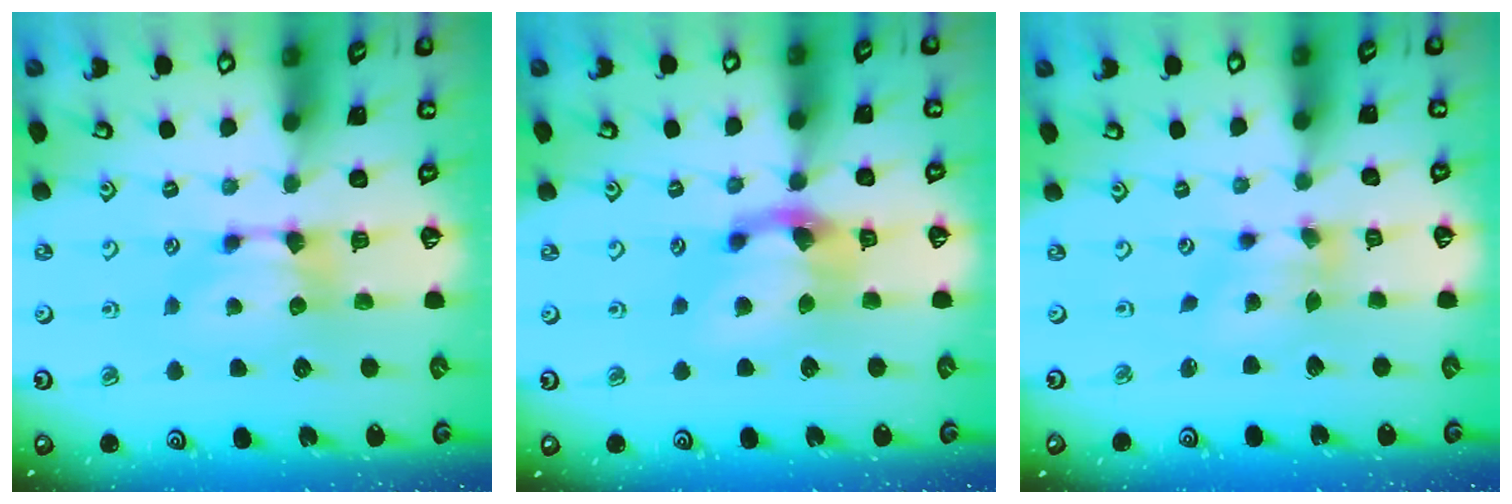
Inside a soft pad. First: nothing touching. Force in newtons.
{"total": 4.9, "press": 4.5, "slide": 1.9}
{"total": 2.0, "press": 1.5, "slide": 1.3}